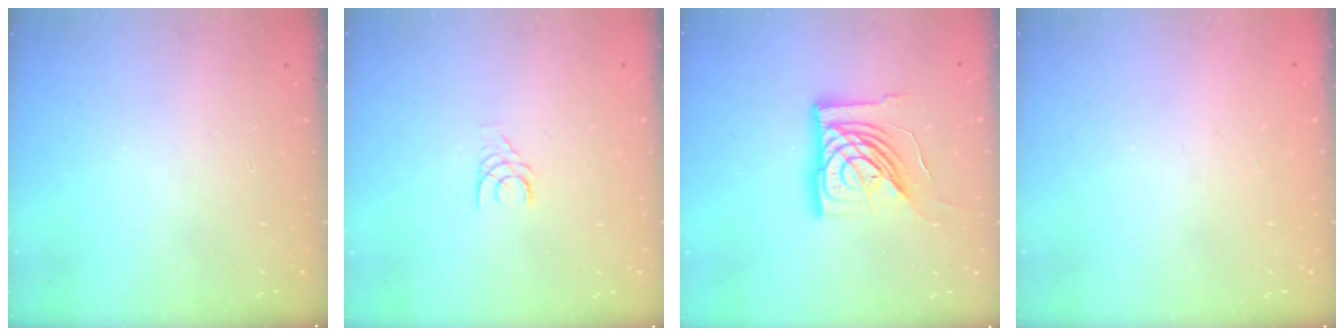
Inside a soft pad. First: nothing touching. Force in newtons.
{"total": 3.3, "press": 3.3, "slide": 0.3}
{"total": 16.9, "press": 16.8, "slide": 1.9}
{"total": 1.0, "press": 0.9, "slide": 0.2}